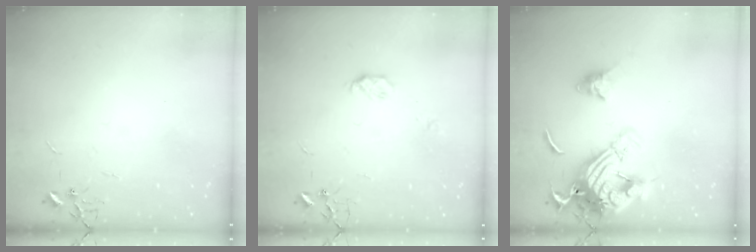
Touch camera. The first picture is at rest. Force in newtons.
{"total": 3.9, "press": 3.9, "slide": 0.6}
{"total": 20.1, "press": 20.0, "slide": 2.2}